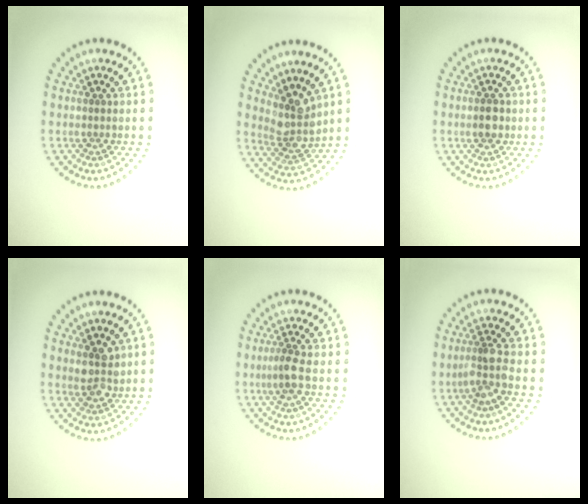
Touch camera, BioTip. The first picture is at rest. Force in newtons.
{"total": 3.8, "press": 3.1, "slide": 2.1}
{"total": 2.2, "press": 2.2, "slide": 0.0}
{"total": 2.8, "press": 2.7, "slide": 0.9}
{"total": 1.7, "press": 1.4, "slide": 1.0}
{"total": 2.5, "press": 1.9, "slide": 1.5}